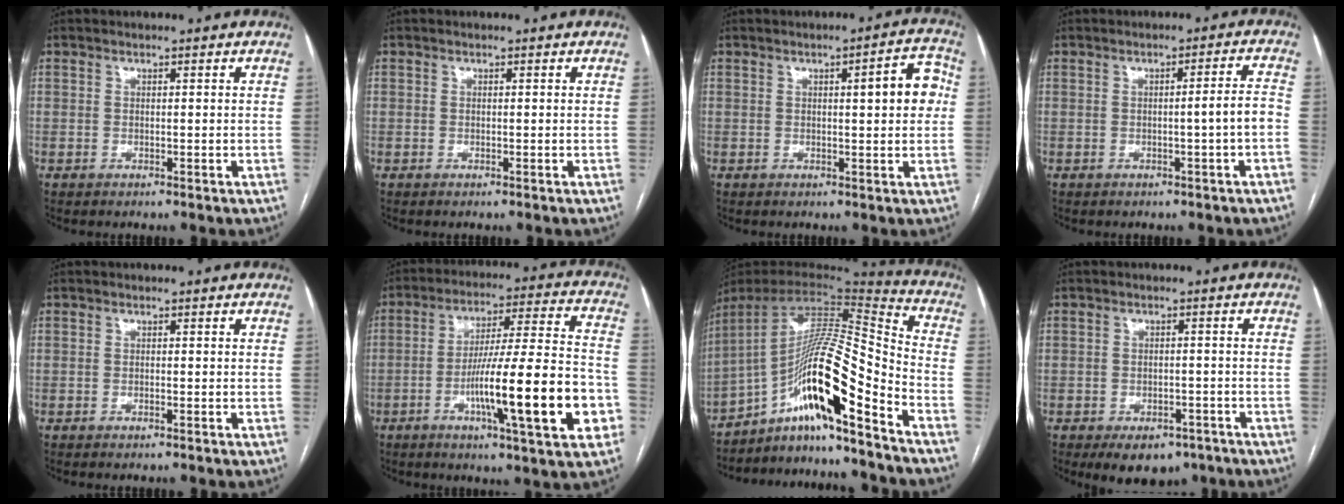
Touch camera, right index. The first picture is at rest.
{"total": 0.0}
{"total": 6.1, "force": [0.9, 1.2, 5.9], "torque": [-0.075, 0.017, 0.009]}
{"total": 3.5, "force": [-1.0, -0.5, 3.3], "torque": [-0.045, 0.005, -0.015]}
{"total": 0.5, "force": [-0.4, 0.1, 0.4], "torque": [-0.008, 0.000, -0.004]}
{"total": 19.7, "force": [-6.2, 1.4, 18.6], "torque": [-0.271, 0.004, -0.091]}
{"total": 18.9, "force": [-10.8, 0.5, 15.4], "torque": [-0.269, 0.019, -0.188]}
{"total": 7.5, "force": [-5.1, 4.5, 3.2], "torque": [-0.031, 0.009, -0.063]}